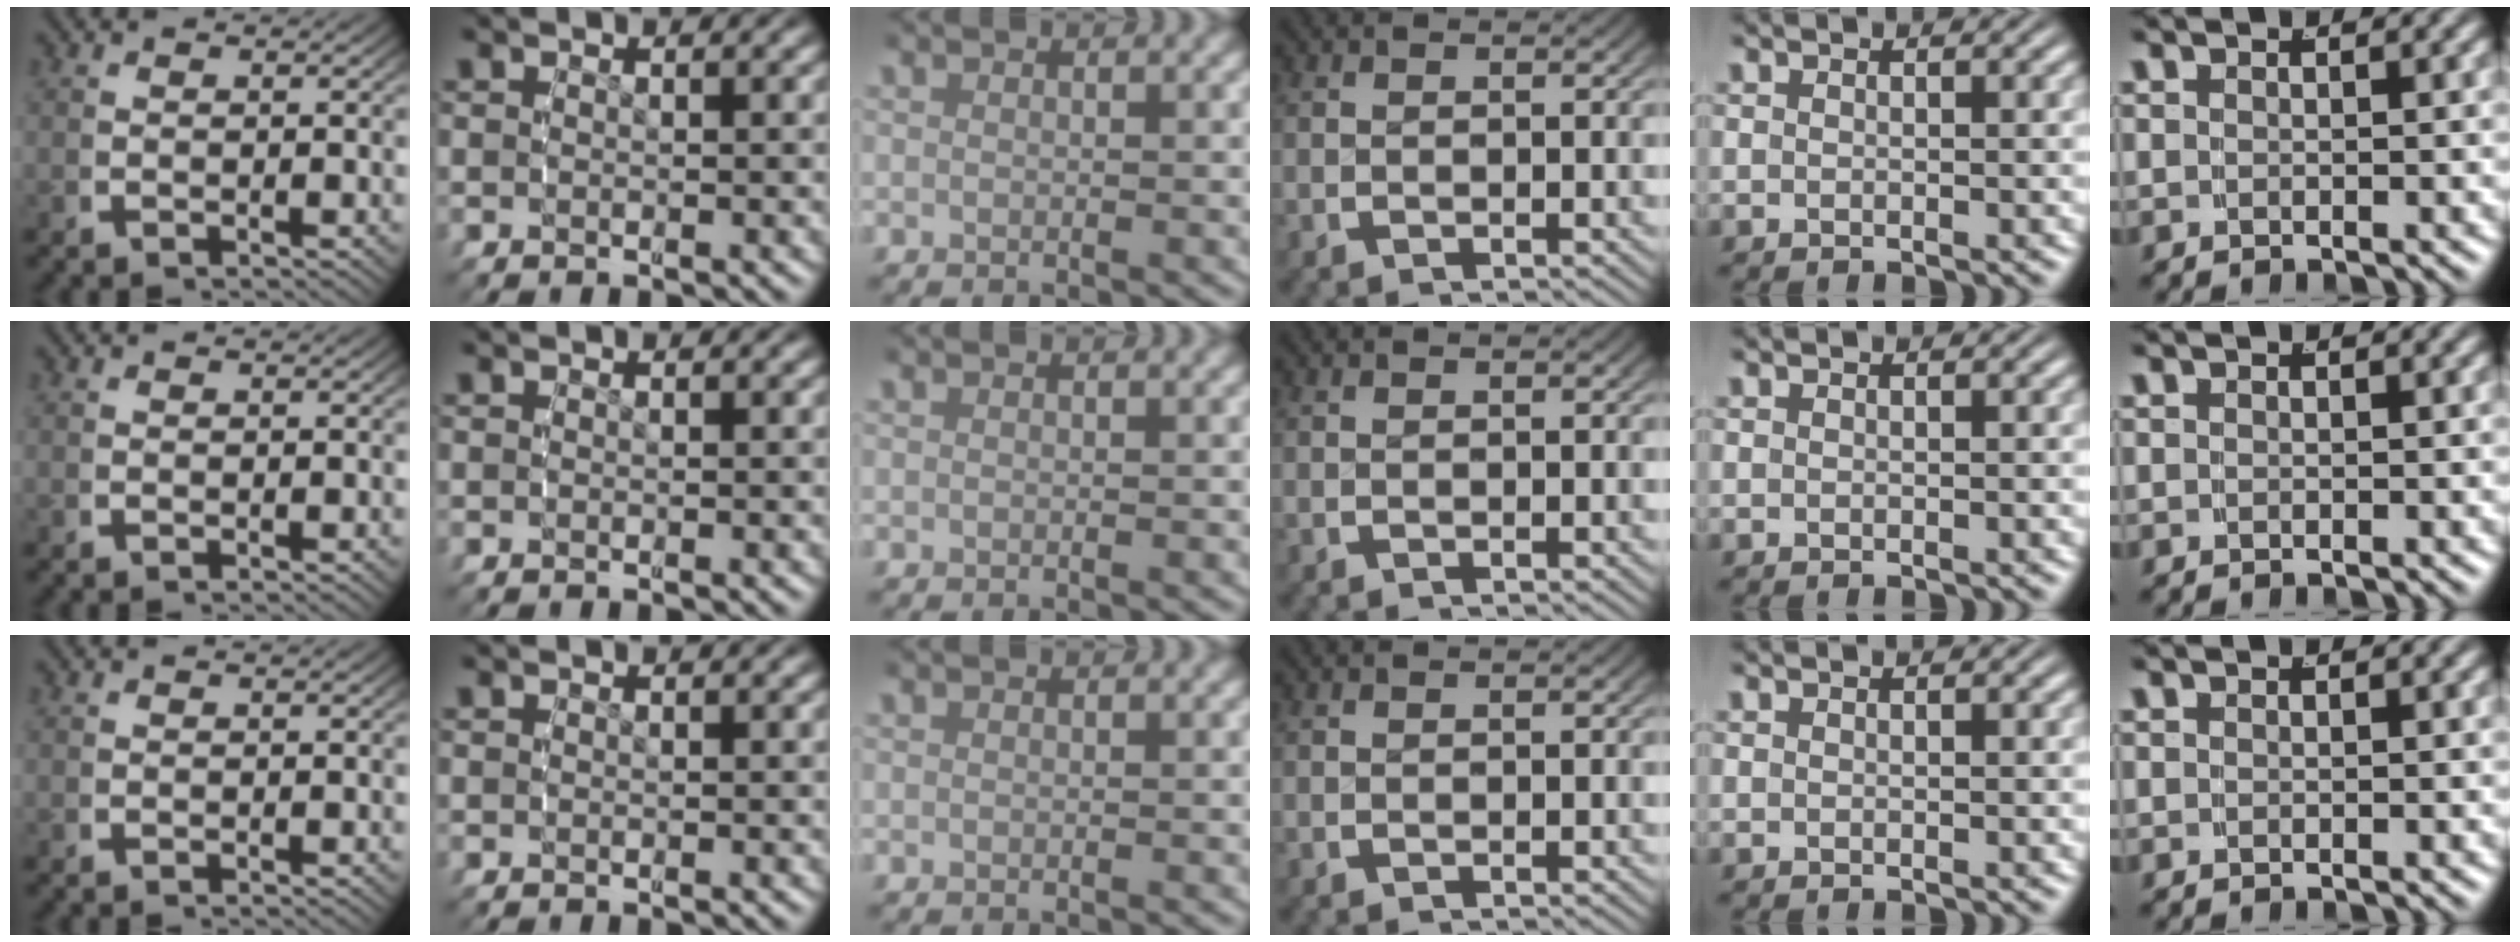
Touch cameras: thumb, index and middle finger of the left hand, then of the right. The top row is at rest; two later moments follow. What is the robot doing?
{"motion": "reach", "object": "coat"}